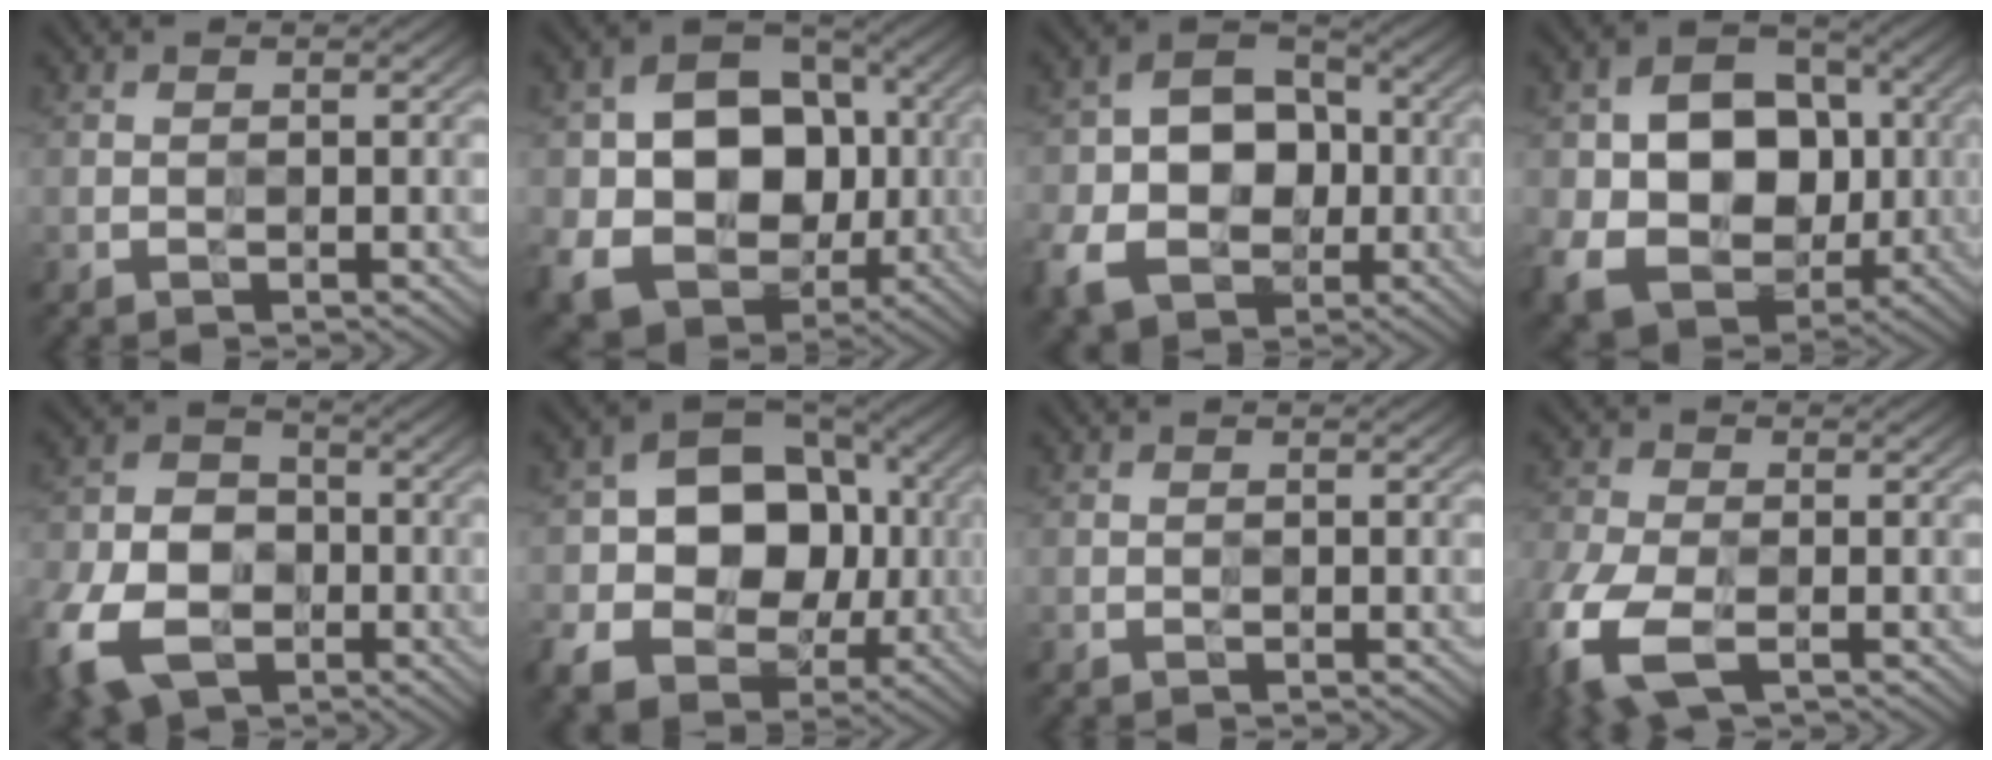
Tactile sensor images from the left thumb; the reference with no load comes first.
{"total": 15.7, "force": [-1.8, 12.5, 9.4], "torque": [-0.173, -0.022, -0.037]}
{"total": 12.5, "force": [-3.0, 9.4, 7.7], "torque": [-0.154, -0.023, -0.062]}
{"total": 14.4, "force": [-1.4, 11.2, 9.0], "torque": [-0.171, -0.018, -0.025]}
{"total": 14.6, "force": [-6.3, 10.1, 8.4], "torque": [-0.220, -0.048, -0.122]}
{"total": 14.6, "force": [-1.5, 11.3, 9.1], "torque": [-0.156, -0.014, -0.030]}
{"total": 0.0}
{"total": 9.6, "force": [-4.4, 4.8, 7.1], "torque": [-0.195, -0.025, -0.093]}